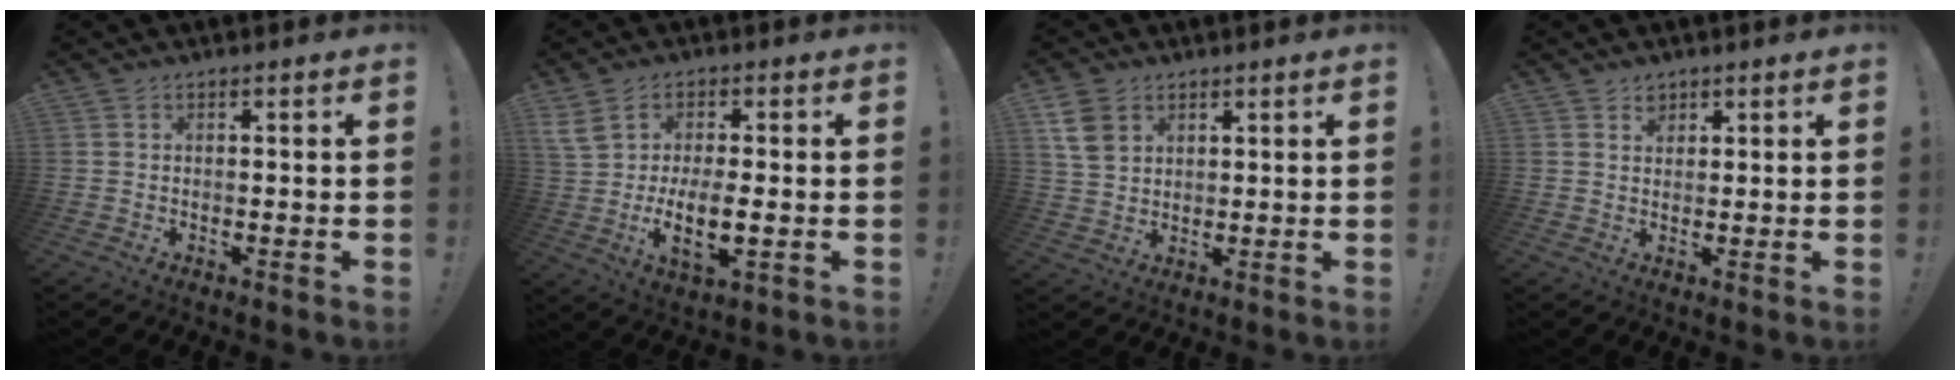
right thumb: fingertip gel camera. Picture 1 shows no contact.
{"total": 10.1, "force": [0.0, 4.4, 9.1], "torque": [-0.180, -0.019, -0.003]}
{"total": 7.8, "force": [3.9, 5.6, 3.8], "torque": [-0.068, -0.007, 0.077]}
{"total": 2.4, "force": [1.6, 1.8, 0.4], "torque": [0.004, -0.010, 0.026]}